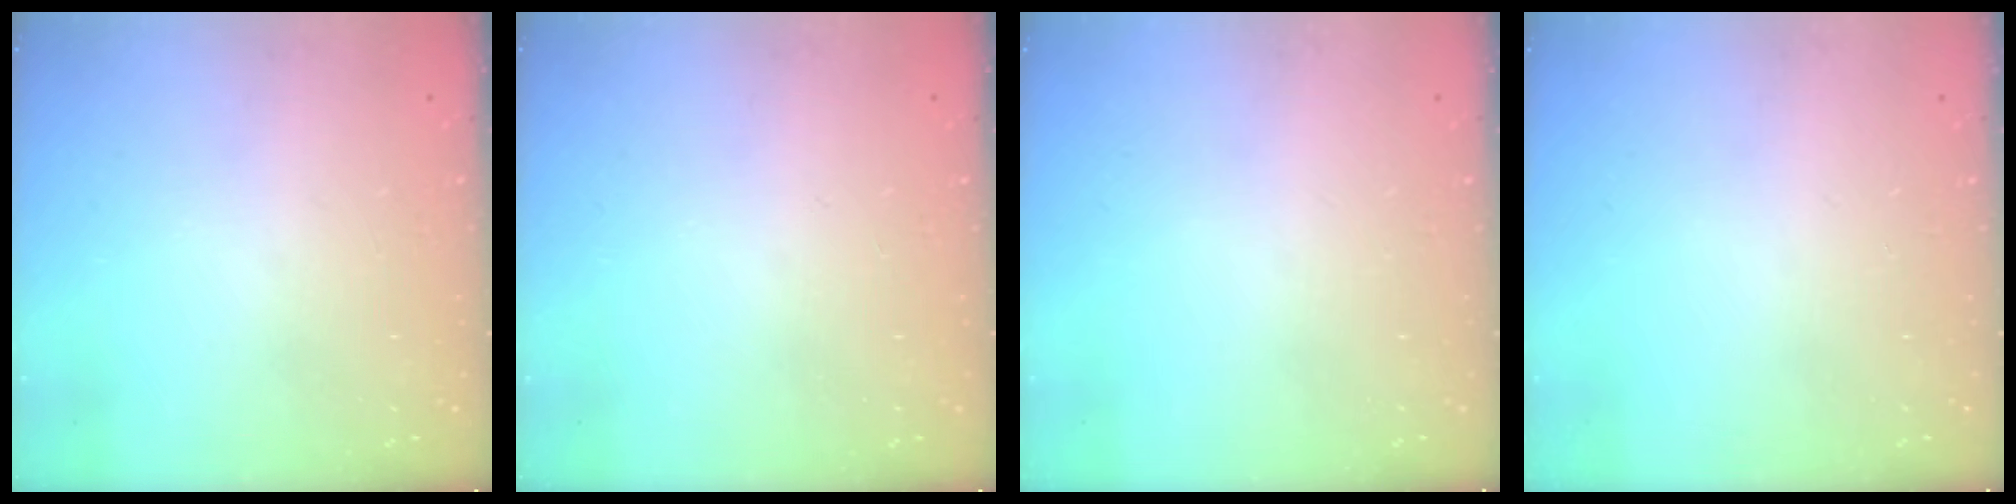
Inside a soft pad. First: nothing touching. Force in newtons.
{"total": 0.0}
{"total": 0.0}
{"total": 0.0}